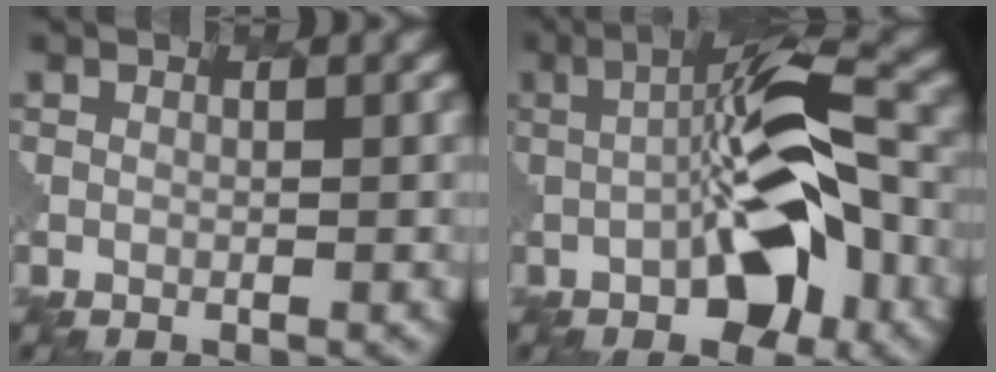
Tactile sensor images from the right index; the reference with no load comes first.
{"total": 8.7, "force": [-2.2, 2.9, 7.9], "torque": [-0.158, 0.006, -0.061]}